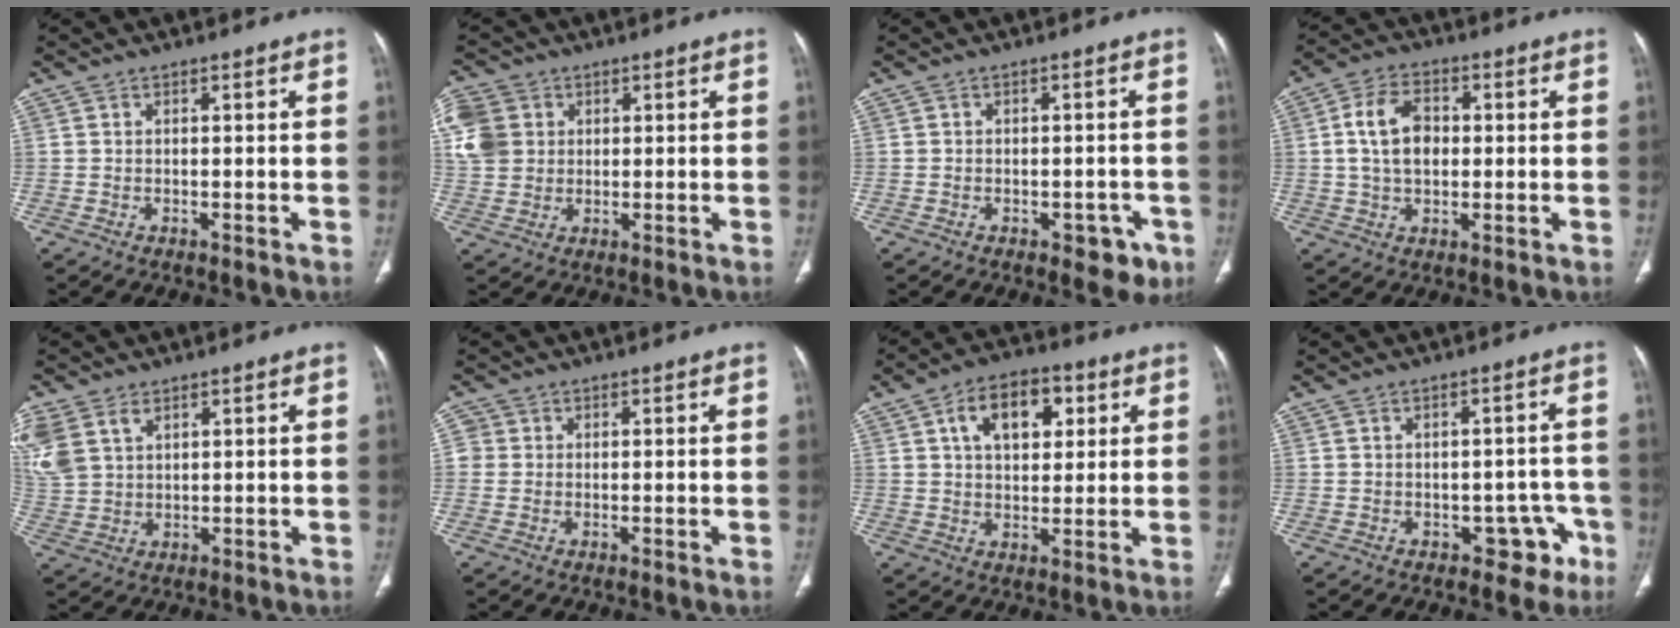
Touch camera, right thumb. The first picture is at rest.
{"total": 8.9, "force": [2.3, 7.6, 3.9], "torque": [-0.078, 0.006, 0.047]}
{"total": 4.7, "force": [-2.4, 3.0, 2.8], "torque": [-0.007, 0.012, -0.026]}
{"total": 9.3, "force": [1.0, 6.1, 7.0], "torque": [-0.117, 0.013, 0.017]}
{"total": 10.6, "force": [4.9, 7.2, 6.0], "torque": [-0.153, 0.003, 0.110]}
{"total": 2.0, "force": [0.2, 2.0, 0.2], "torque": [0.009, 0.005, 0.002]}
{"total": 11.7, "force": [4.0, 7.2, 8.3], "torque": [-0.099, 0.003, 0.060]}
{"total": 5.5, "force": [-2.7, 3.9, 2.8], "torque": [0.003, 0.027, -0.029]}